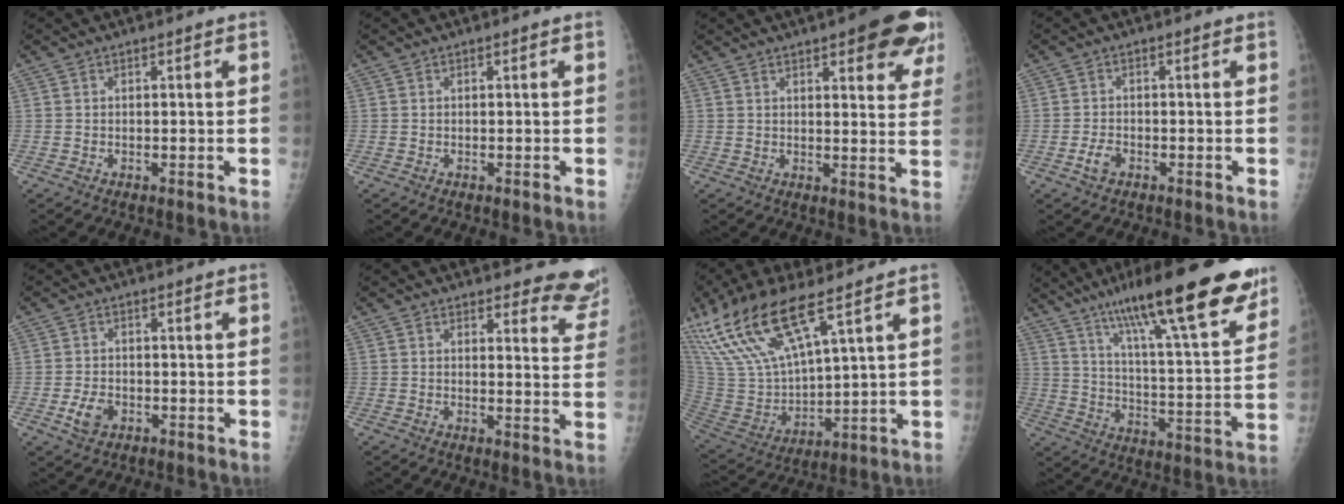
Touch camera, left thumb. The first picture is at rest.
{"total": 0.0}
{"total": 13.7, "force": [7.9, 4.2, 10.3], "torque": [-0.093, -0.031, 0.090]}
{"total": 2.5, "force": [-1.3, 1.5, 1.5], "torque": [-0.031, 0.004, -0.023]}
{"total": 3.7, "force": [-1.4, 2.6, 2.3], "torque": [-0.041, 0.001, -0.024]}
{"total": 8.9, "force": [8.5, 2.3, 1.0], "torque": [0.032, -0.072, 0.069]}
{"total": 20.8, "force": [12.9, 6.2, 15.1], "torque": [-0.328, -0.033, 0.262]}
{"total": 25.5, "force": [16.9, 4.9, 18.5], "torque": [-0.263, -0.052, 0.266]}